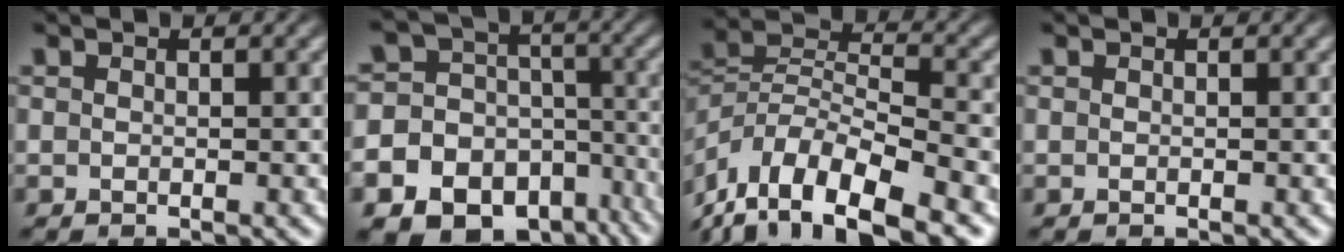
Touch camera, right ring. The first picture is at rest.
{"total": 21.1, "force": [-10.5, 16.9, 7.0], "torque": [-0.188, -0.093, -0.163]}
{"total": 10.2, "force": [-3.1, 7.1, 6.6], "torque": [-0.139, -0.028, -0.047]}
{"total": 0.0}